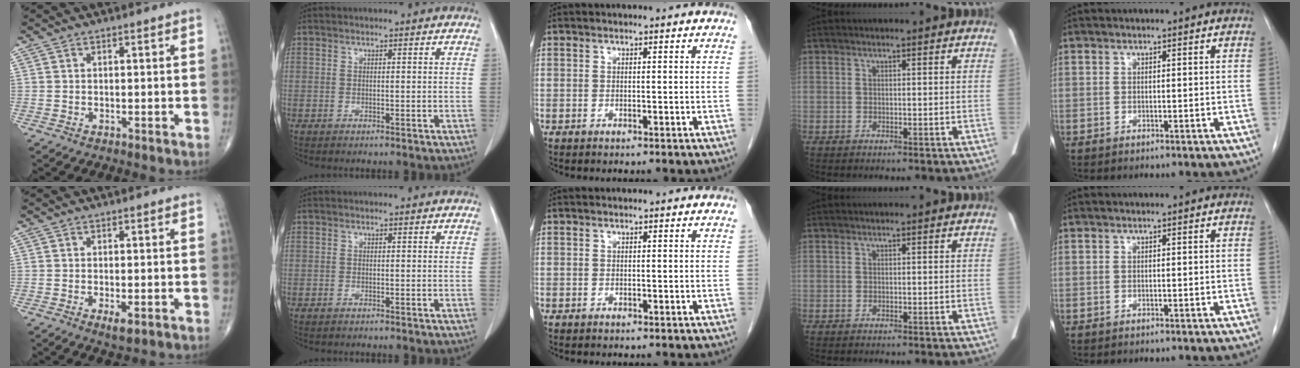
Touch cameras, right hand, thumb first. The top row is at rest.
{"thumb": {"total": 2.5, "force": [-0.9, 0.9, 2.2], "torque": [-0.039, -0.006, -0.013]}, "index": {"total": 0.7, "force": [-0.2, 0.5, 0.4], "torque": [-0.011, 0.002, -0.003]}}